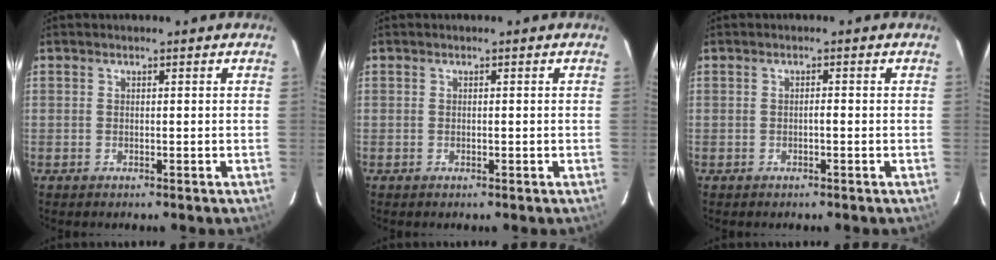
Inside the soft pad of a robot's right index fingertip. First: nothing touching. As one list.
[{"total": 0.0}, {"total": 0.7, "force": [-0.2, 0.0, 0.6], "torque": [-0.011, 0.002, -0.003]}]